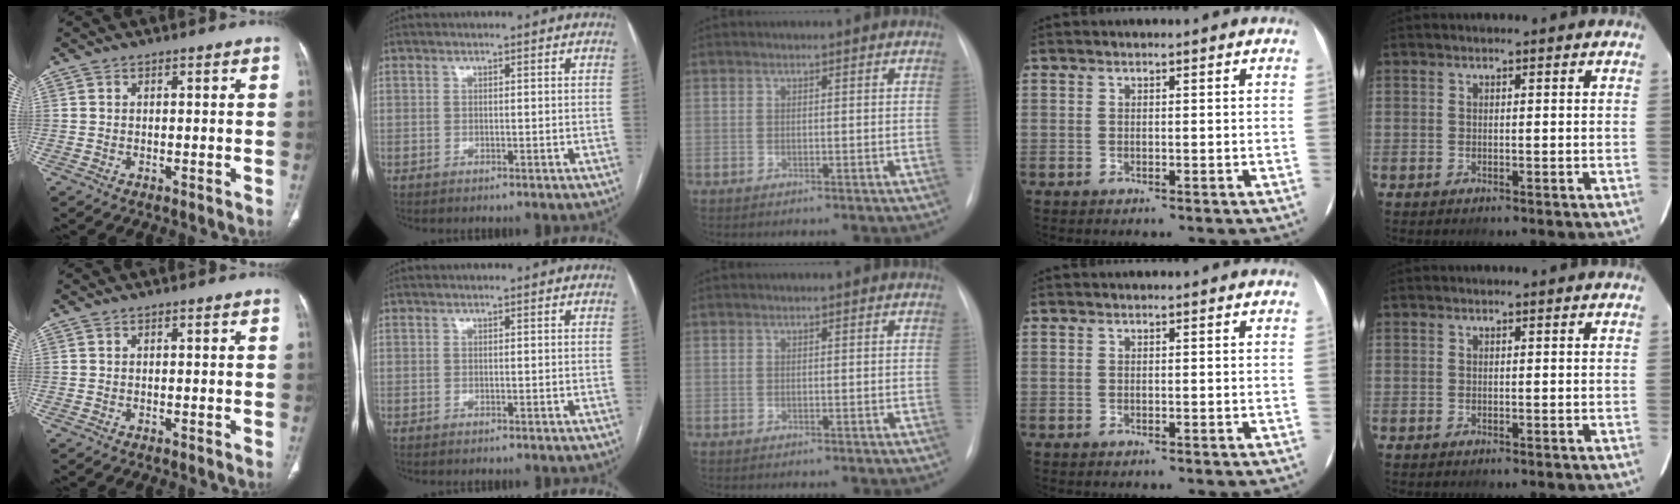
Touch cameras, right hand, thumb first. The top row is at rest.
{}